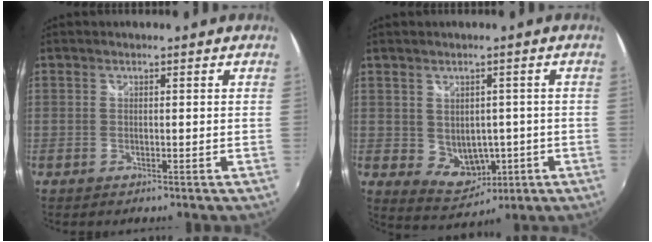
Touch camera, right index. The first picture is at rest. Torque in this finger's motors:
{"motor_torque": [0.30, 0.26, 0.09, 0.05]}